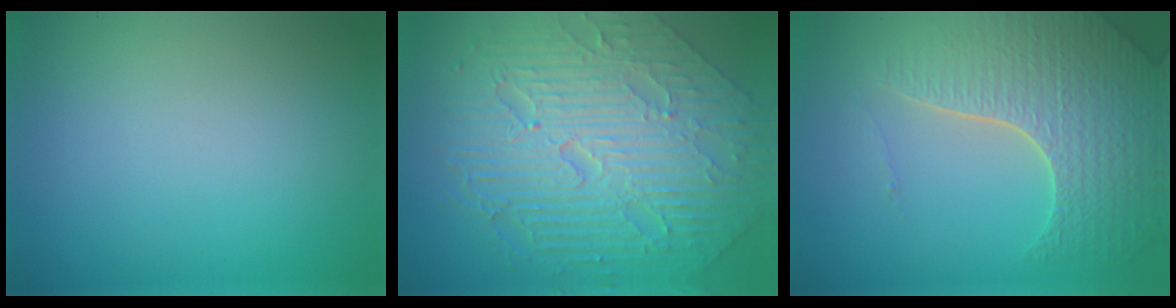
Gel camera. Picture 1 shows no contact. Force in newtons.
{"total": 11.3, "press": 7.6, "slide": 8.4}
{"total": 7.0, "press": 5.2, "slide": 4.6}